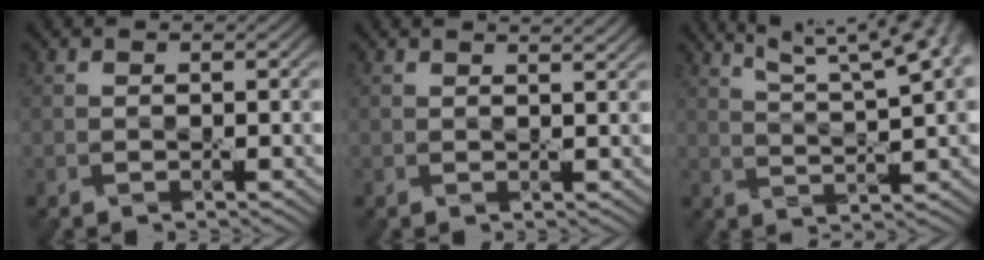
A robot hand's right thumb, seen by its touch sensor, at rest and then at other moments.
{"total": 1.6, "force": [1.4, 0.4, 0.7], "torque": [-0.007, -0.005, 0.008]}
{"total": 11.8, "force": [7.6, 2.7, 8.7], "torque": [-0.125, 0.024, 0.094]}